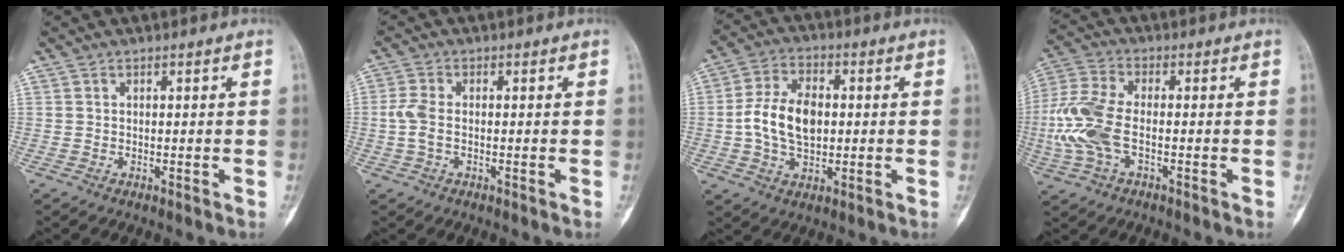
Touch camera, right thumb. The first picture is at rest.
{"total": 3.8, "force": [-0.3, 2.2, 3.1], "torque": [-0.082, 0.006, -0.011]}
{"total": 11.3, "force": [-0.1, 7.2, 8.7], "torque": [-0.152, 0.014, -0.003]}
{"total": 11.5, "force": [-1.8, 5.9, 9.7], "torque": [-0.235, 0.018, -0.037]}